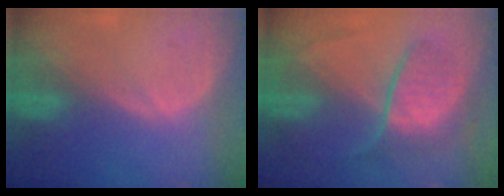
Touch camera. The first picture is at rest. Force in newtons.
{"total": 7.2, "press": 7.0, "slide": 1.8}